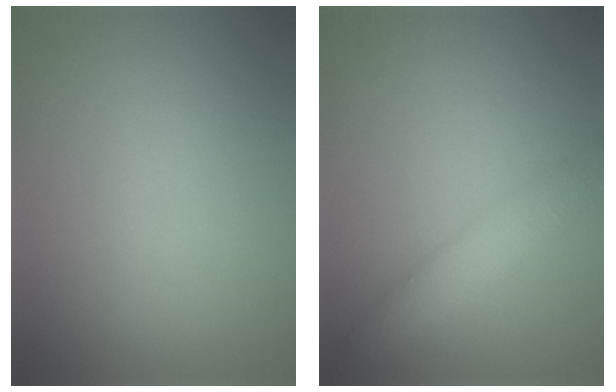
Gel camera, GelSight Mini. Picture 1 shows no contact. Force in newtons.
{"total": 3.4, "press": 3.4, "slide": 0.2}